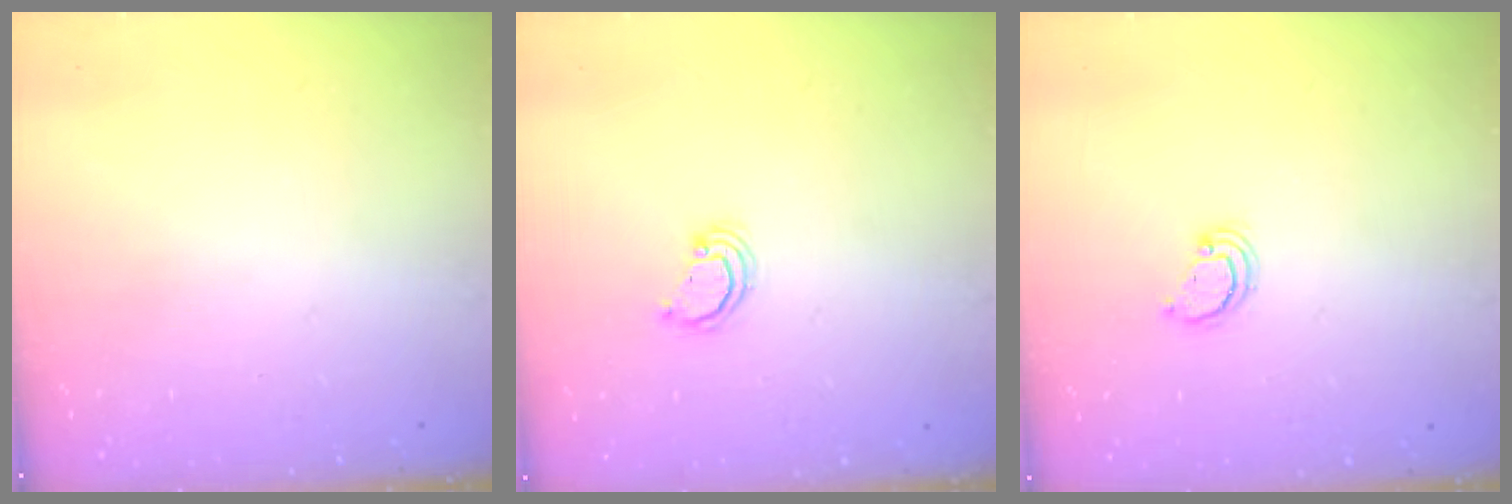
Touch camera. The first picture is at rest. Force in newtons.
{"total": 2.1, "press": 2.1, "slide": 0.1}
{"total": 2.6, "press": 2.6, "slide": 0.2}